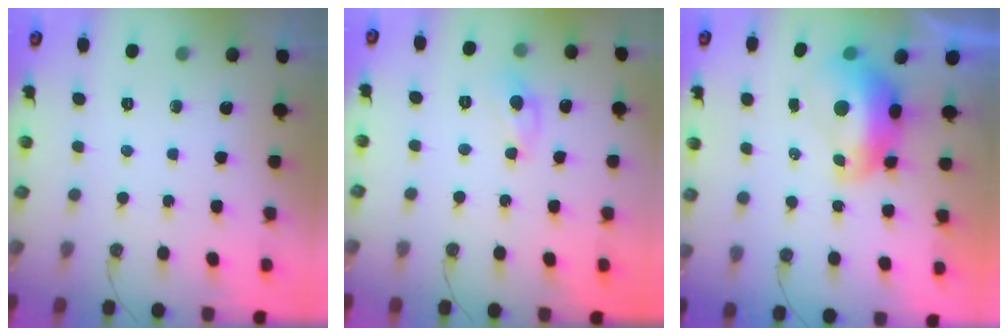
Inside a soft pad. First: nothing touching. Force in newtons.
{"total": 2.4, "press": 2.4, "slide": 0.3}
{"total": 2.8, "press": 2.7, "slide": 0.8}